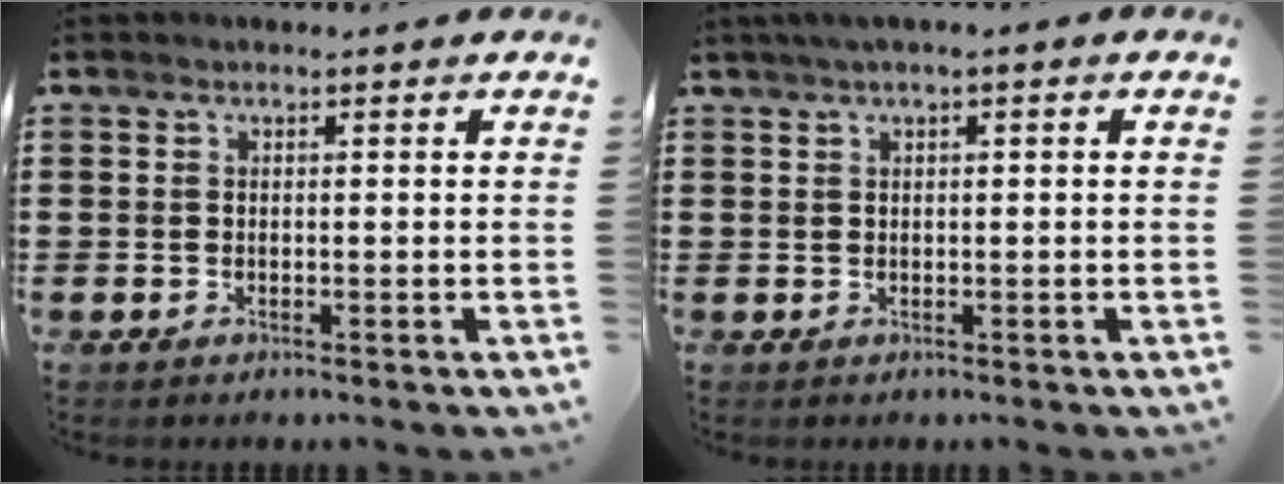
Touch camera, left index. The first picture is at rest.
{"total": 1.3, "force": [0.1, 0.1, 1.3], "torque": [-0.022, -0.002, 0.001]}